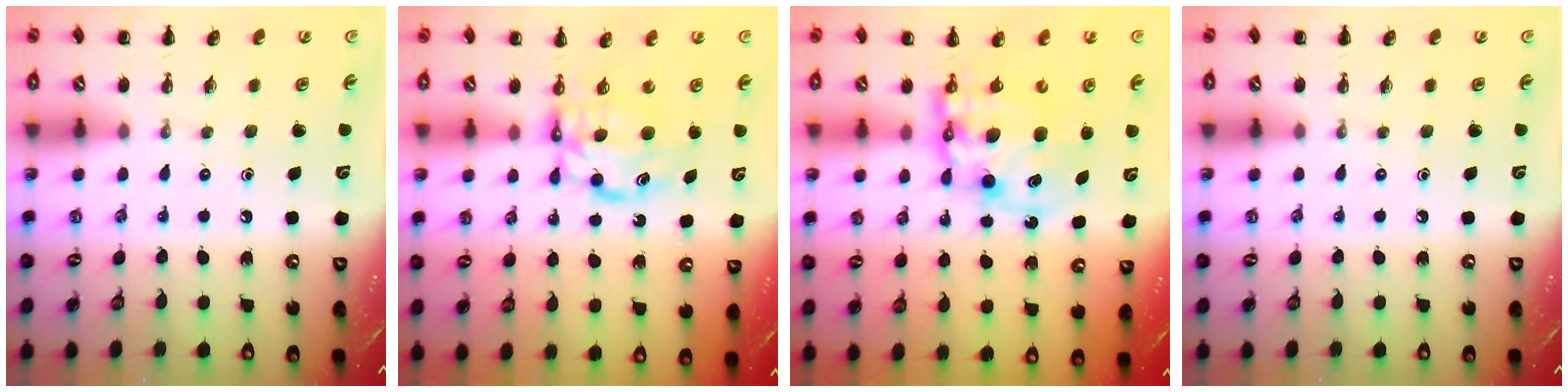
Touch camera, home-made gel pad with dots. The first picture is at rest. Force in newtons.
{"total": 6.8, "press": 6.8, "slide": 0.6}
{"total": 10.5, "press": 10.2, "slide": 2.5}
{"total": 0.0}